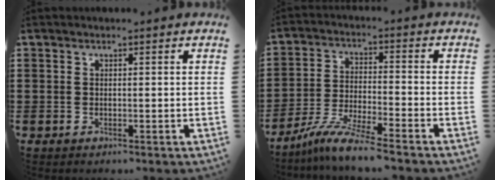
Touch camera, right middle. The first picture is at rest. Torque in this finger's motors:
{"motor_torque": [2.14, 0.00, 0.37, 0.17]}